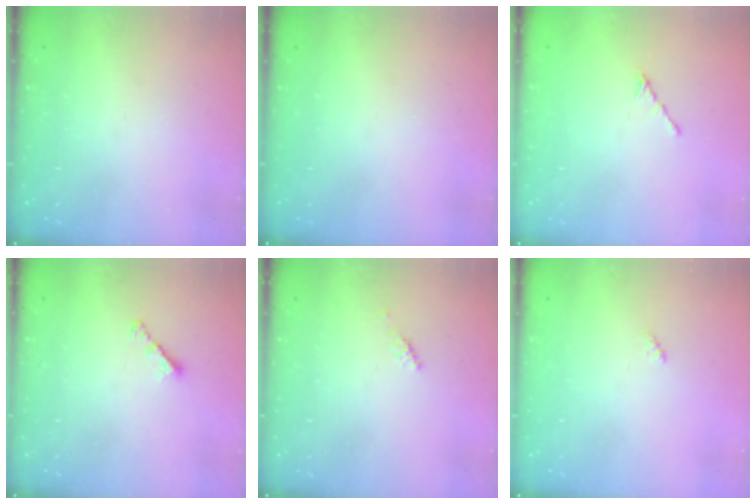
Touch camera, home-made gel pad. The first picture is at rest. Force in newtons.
{"total": 0.0}
{"total": 0.5, "press": 0.4, "slide": 0.3}
{"total": 3.1, "press": 3.1, "slide": 0.6}
{"total": 2.4, "press": 2.3, "slide": 0.7}
{"total": 1.9, "press": 1.9, "slide": 0.4}